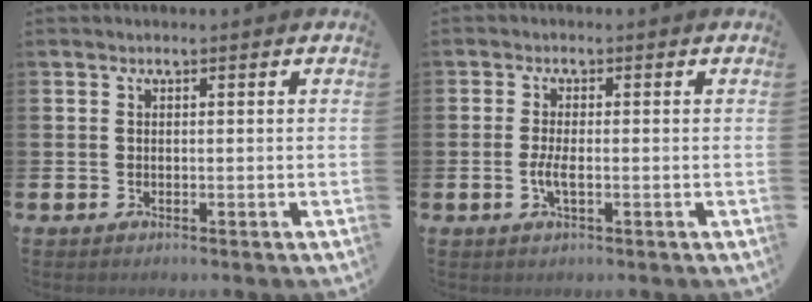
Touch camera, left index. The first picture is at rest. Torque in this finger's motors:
{"motor_torque": [0.65, 0.27, 0.10, 0.10]}